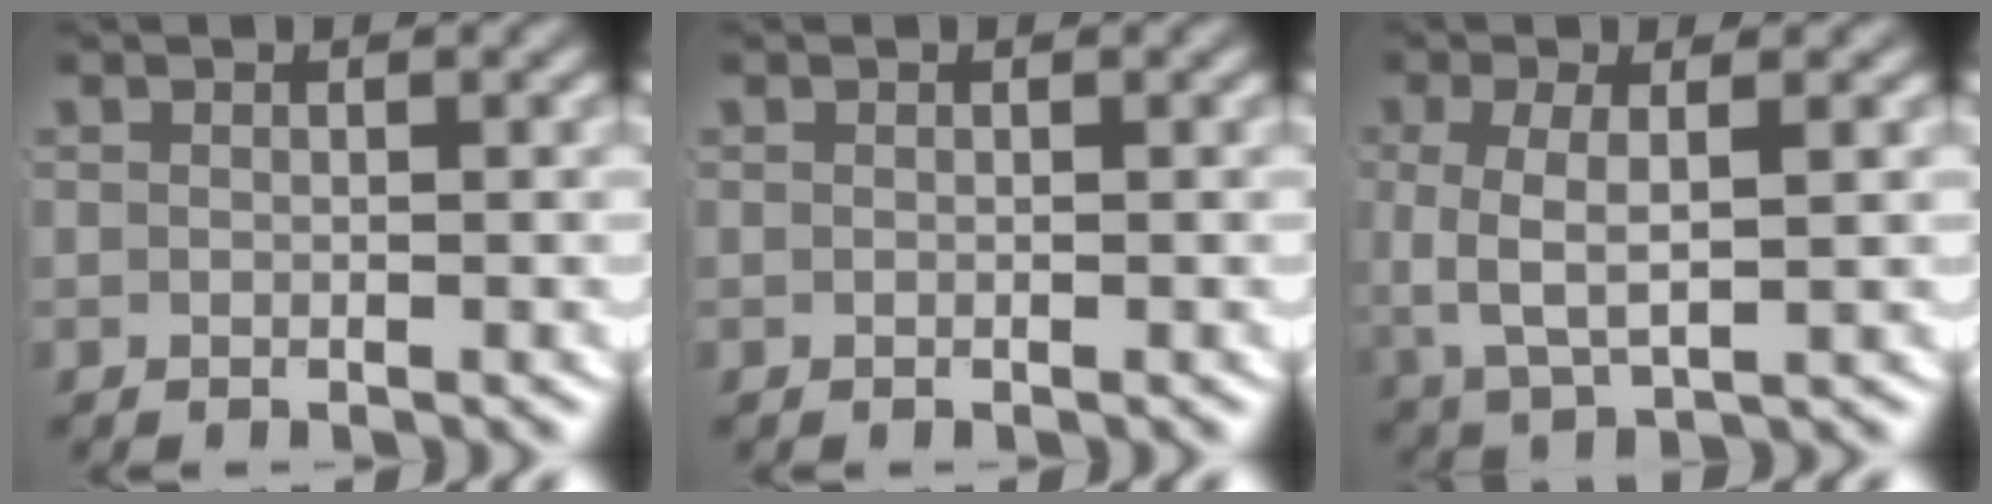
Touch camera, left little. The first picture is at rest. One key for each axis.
{"total": 0.0}
{"total": 4.4, "fx": 0.3, "fy": 2.1, "fz": 3.8, "tx": -0.094, "ty": -0.015, "tz": 0.019}